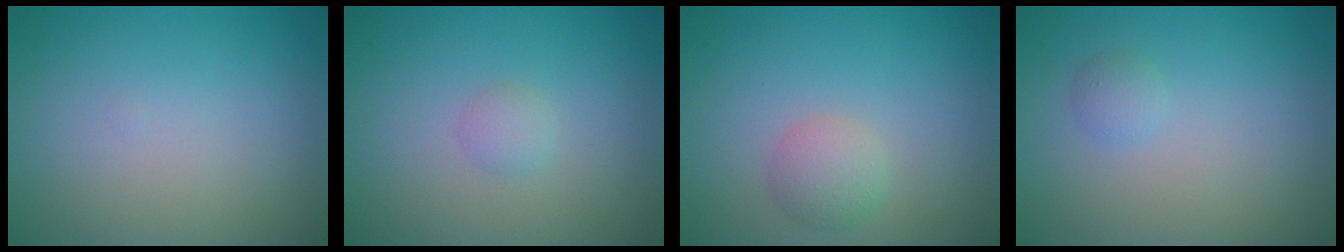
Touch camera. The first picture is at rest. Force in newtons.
{"total": 1.0, "press": 1.0, "slide": 0.1}
{"total": 2.1, "press": 2.1, "slide": 0.1}
{"total": 0.9, "press": 0.9, "slide": 0.0}